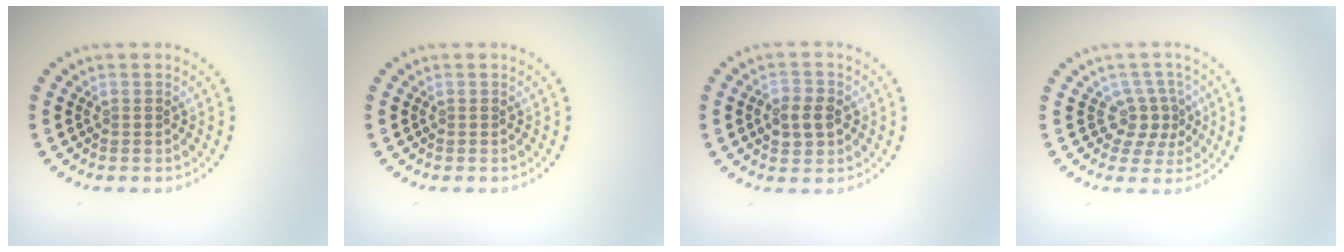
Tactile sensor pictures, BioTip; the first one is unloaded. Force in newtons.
{"total": 0.0}
{"total": 2.8, "press": 2.8, "slide": 0.3}
{"total": 2.8, "press": 2.1, "slide": 1.8}